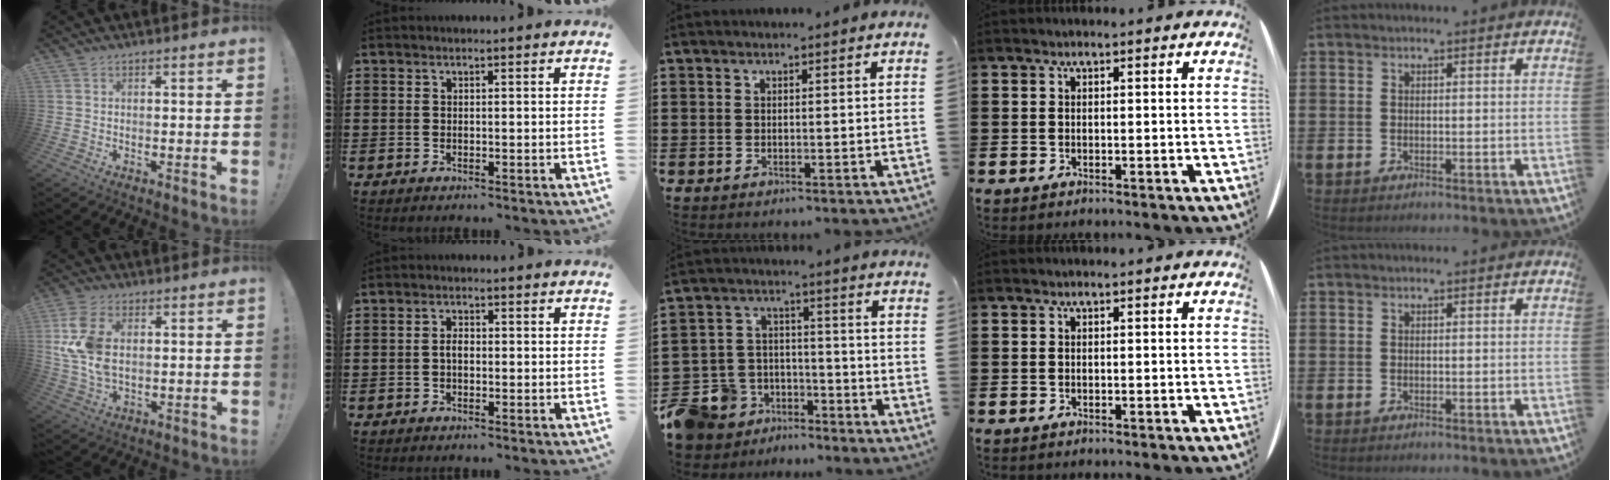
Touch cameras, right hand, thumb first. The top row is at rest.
{"thumb": {"total": 12.4, "force": [2.2, 8.0, 9.2], "torque": [-0.191, -0.003, 0.042]}, "index": {"total": 1.8, "force": [-0.2, 1.0, 1.5], "torque": [-0.029, 0.004, -0.005]}, "middle": {"total": 9.2, "force": [-7.5, 5.2, 0.8], "torque": [-0.057, 0.021, -0.150]}}